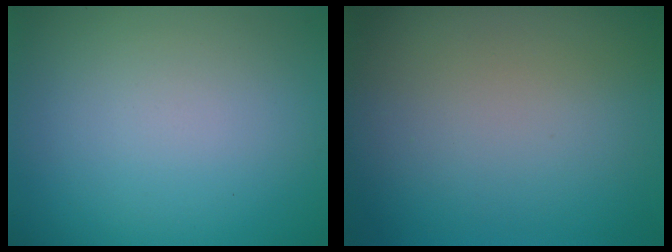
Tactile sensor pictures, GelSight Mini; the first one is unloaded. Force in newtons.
{"total": 0.0}